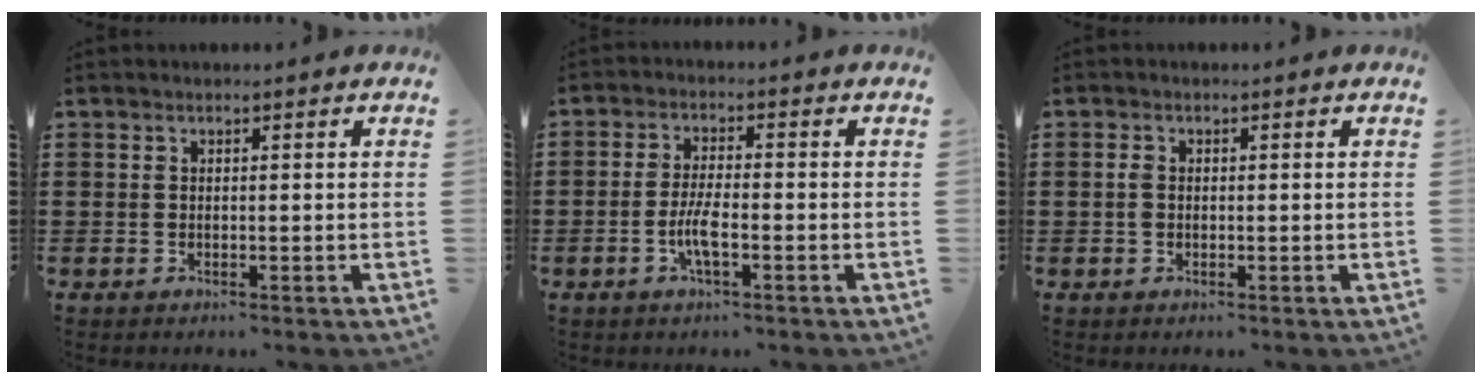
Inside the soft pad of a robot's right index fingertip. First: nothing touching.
{"total": 4.4, "force": [-1.6, 0.8, 4.0], "torque": [-0.088, -0.005, -0.035]}
{"total": 1.4, "force": [-0.1, 0.9, 1.0], "torque": [-0.030, 0.002, -0.005]}